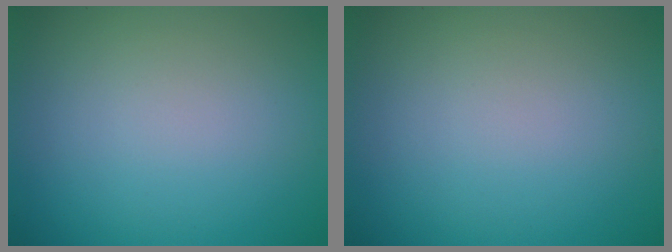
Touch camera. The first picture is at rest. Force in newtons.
{"total": 0.0}